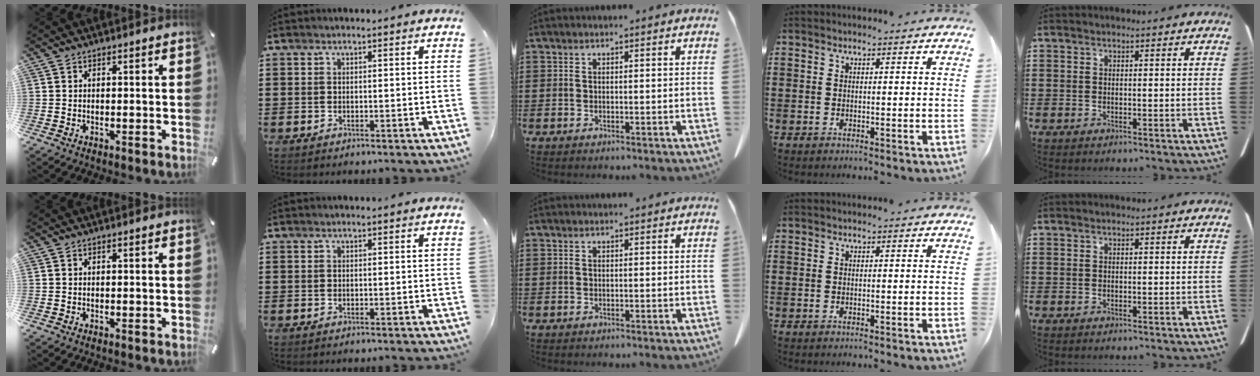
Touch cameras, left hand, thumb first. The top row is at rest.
{}